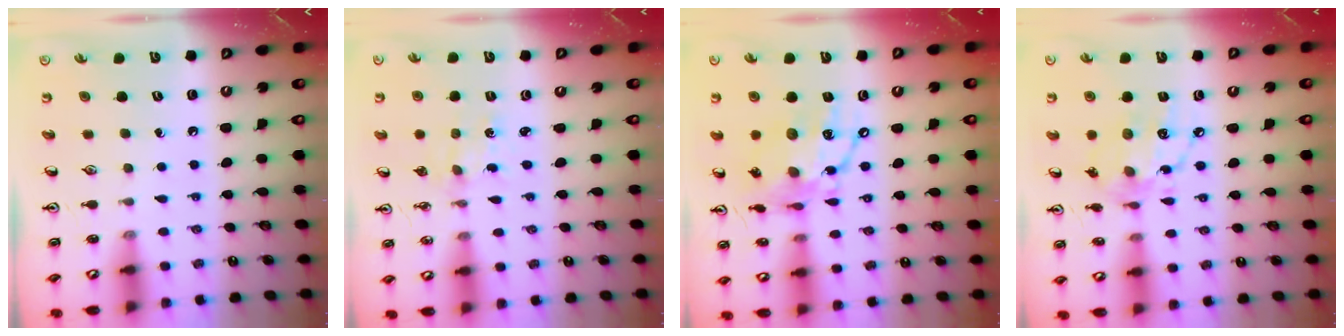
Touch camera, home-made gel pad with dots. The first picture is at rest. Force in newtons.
{"total": 0.5, "press": 0.5, "slide": 0.2}
{"total": 14.9, "press": 14.9, "slide": 0.9}
{"total": 13.6, "press": 13.6, "slide": 1.0}